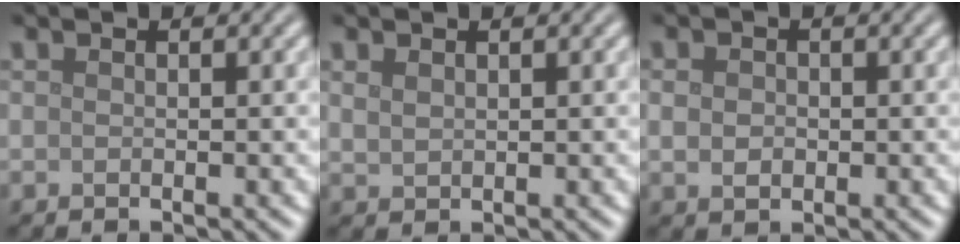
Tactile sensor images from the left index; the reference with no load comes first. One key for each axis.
{"total": 1.1, "fx": 0.7, "fy": 0.6, "fz": 0.5, "tx": -0.015, "ty": -0.002, "tz": 0.019}
{"total": 1.8, "fx": 0.0, "fy": 1.4, "fz": 1.0, "tx": -0.019, "ty": -0.001, "tz": 0.001}